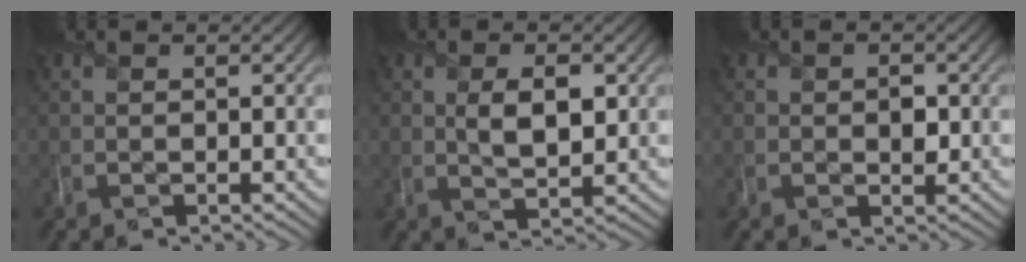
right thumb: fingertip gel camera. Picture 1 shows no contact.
{"total": 4.7, "force": [0.8, 2.3, 4.0], "torque": [-0.076, -0.005, 0.015]}
{"total": 1.8, "force": [-0.1, 1.4, 1.1], "torque": [-0.018, -0.008, -0.007]}